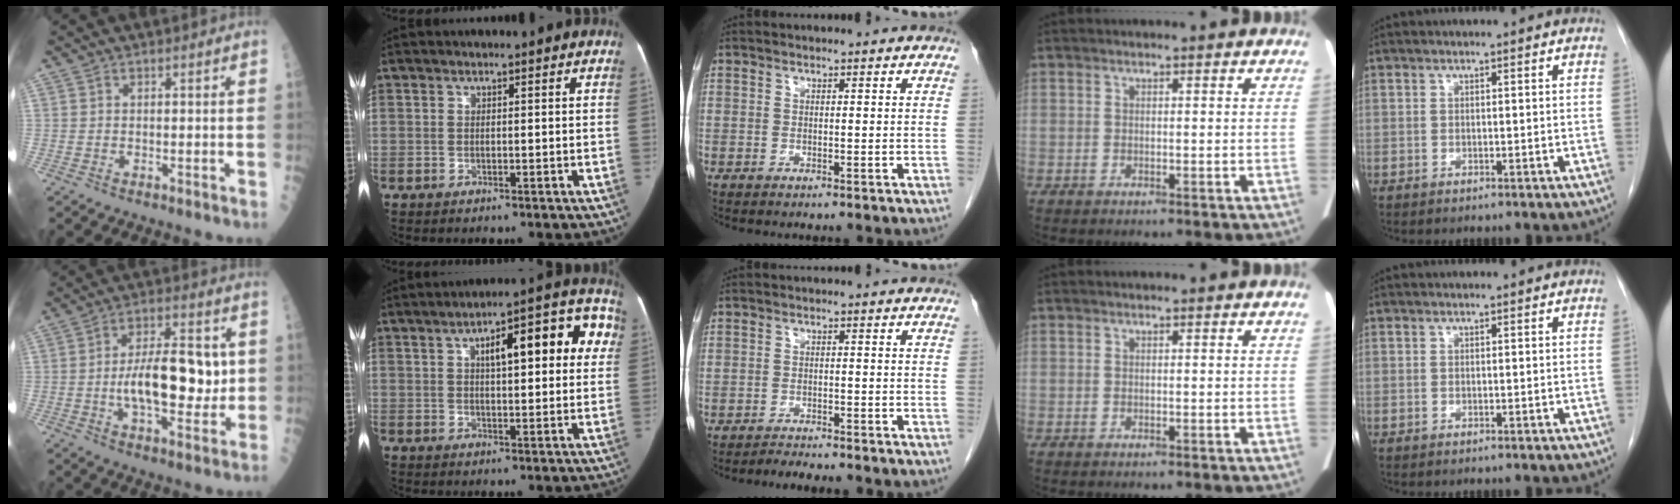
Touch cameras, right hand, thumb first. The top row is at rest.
{"thumb": {"total": 16.0, "force": [-0.1, 7.3, 14.2], "torque": [-0.199, 0.008, -0.002]}, "index": {"total": 14.1, "force": [4.0, 4.2, 12.8], "torque": [-0.153, 0.044, 0.046]}, "middle": {"total": 2.3, "force": [-2.2, -0.6, 0.4], "torque": [-0.012, -0.010, -0.038]}}